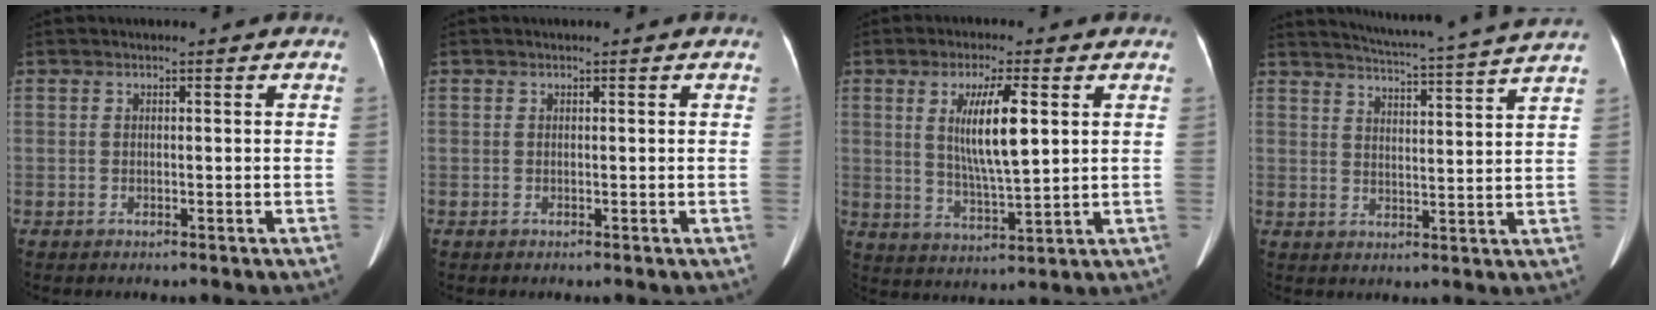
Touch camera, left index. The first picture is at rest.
{"total": 0.0}
{"total": 8.4, "force": [2.0, 0.8, 8.2], "torque": [-0.150, -0.013, 0.042]}
{"total": 15.4, "force": [14.1, -2.1, 5.6], "torque": [-0.099, -0.046, 0.179]}